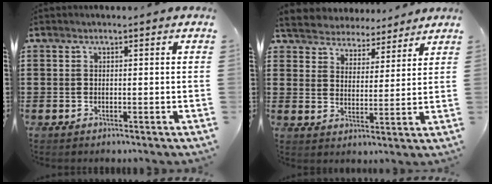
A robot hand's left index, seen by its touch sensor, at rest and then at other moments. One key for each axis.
{"total": 4.5, "fx": 4.4, "fy": 0.6, "fz": -0.8, "tx": -0.011, "ty": -0.029, "tz": 0.075}